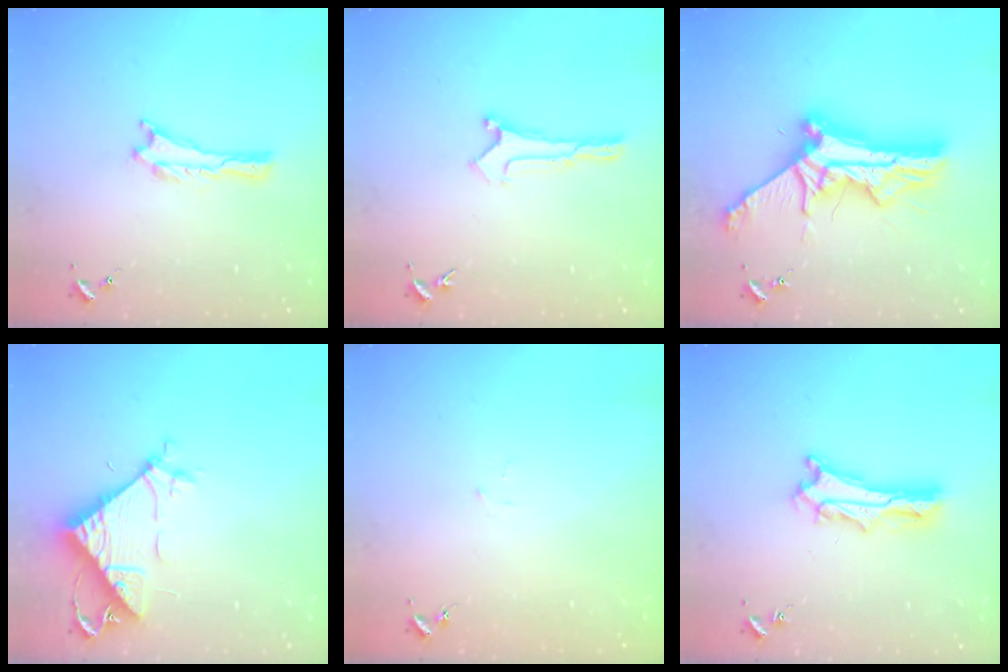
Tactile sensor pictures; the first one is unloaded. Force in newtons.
{"total": 0.0}
{"total": 11.9, "press": 11.9, "slide": 1.0}
{"total": 9.7, "press": 9.7, "slide": 0.8}
{"total": 1.0, "press": 1.0, "slide": 0.1}
{"total": 5.2, "press": 5.2, "slide": 0.6}